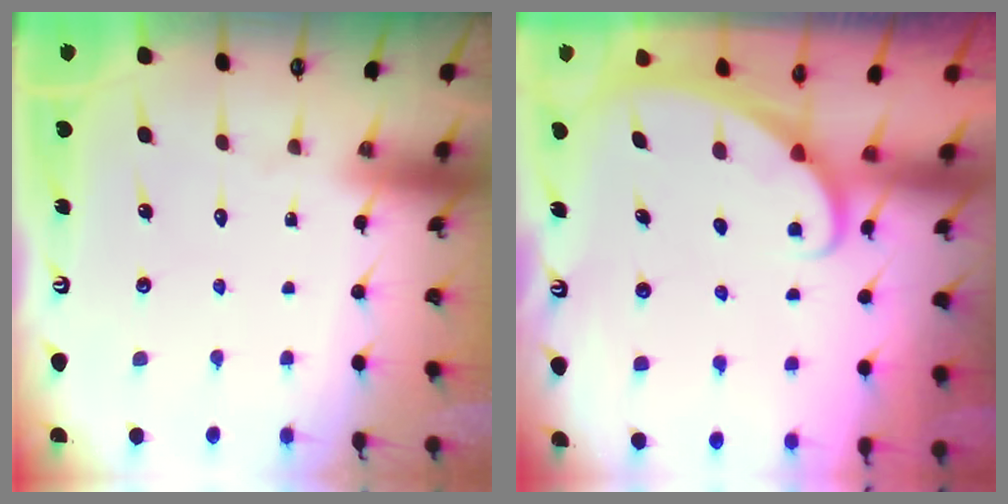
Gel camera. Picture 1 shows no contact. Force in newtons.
{"total": 1.9, "press": 1.9, "slide": 0.1}